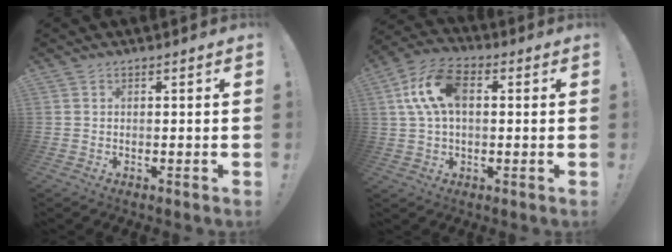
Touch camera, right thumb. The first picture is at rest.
{"total": 13.0, "force": [2.3, 7.8, 10.2], "torque": [-0.194, 0.012, 0.046]}